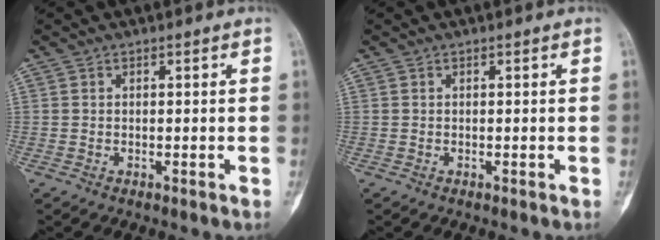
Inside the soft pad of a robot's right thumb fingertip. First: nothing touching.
{"total": 0.0}